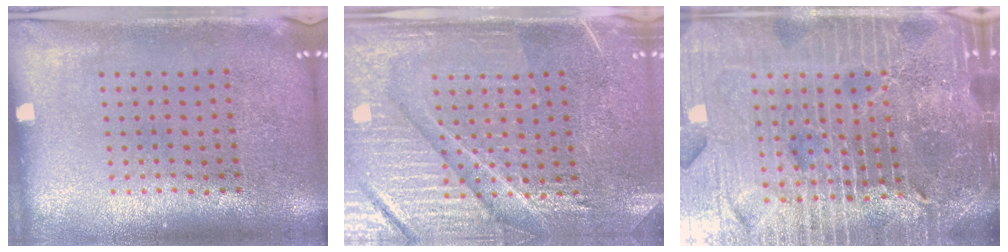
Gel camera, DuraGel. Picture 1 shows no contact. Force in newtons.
{"total": 4.5, "press": 4.3, "slide": 1.3}
{"total": 6.9, "press": 6.0, "slide": 3.4}